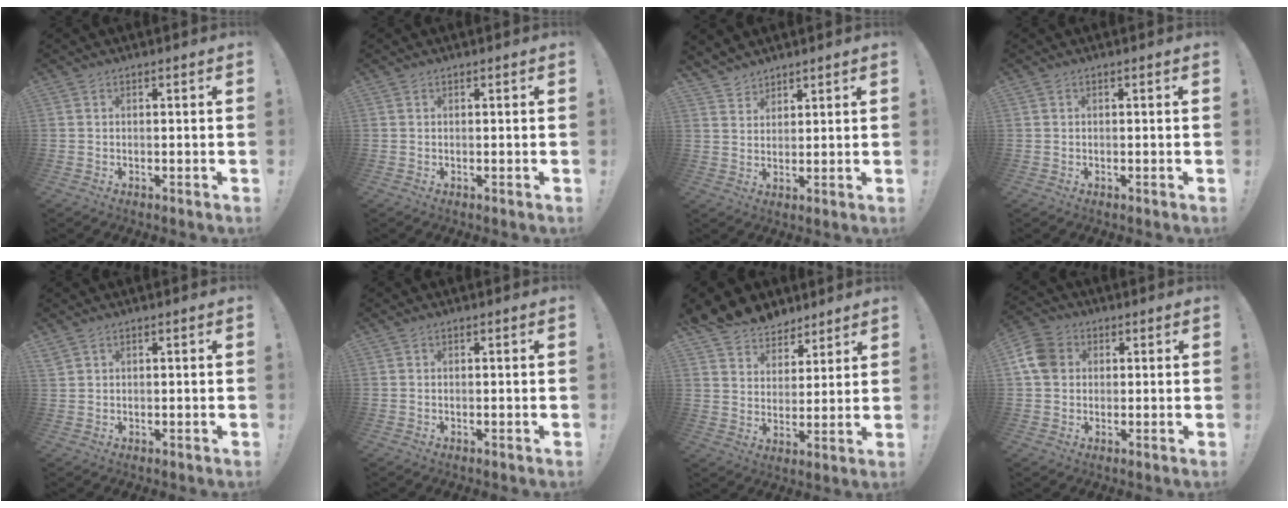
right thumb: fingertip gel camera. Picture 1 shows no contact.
{"total": 0.0}
{"total": 4.7, "force": [4.1, 2.3, 0.1], "torque": [-0.004, -0.033, 0.080]}
{"total": 0.0}
{"total": 1.6, "force": [1.1, 0.9, 0.7], "torque": [-0.016, 0.000, 0.023]}
{"total": 0.0}
{"total": 8.8, "force": [7.0, 5.2, 0.7], "torque": [-0.020, -0.057, 0.140]}
{"total": 8.9, "force": [2.0, 7.3, 4.7], "torque": [-0.083, 0.004, 0.041]}